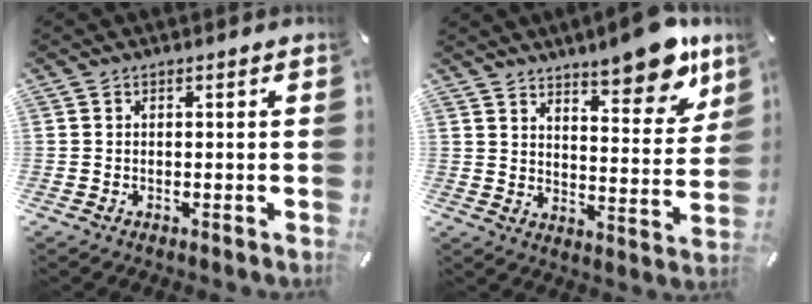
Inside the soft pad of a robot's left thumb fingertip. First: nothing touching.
{"total": 13.1, "force": [10.3, 4.3, 6.9], "torque": [-0.078, -0.079, 0.174]}